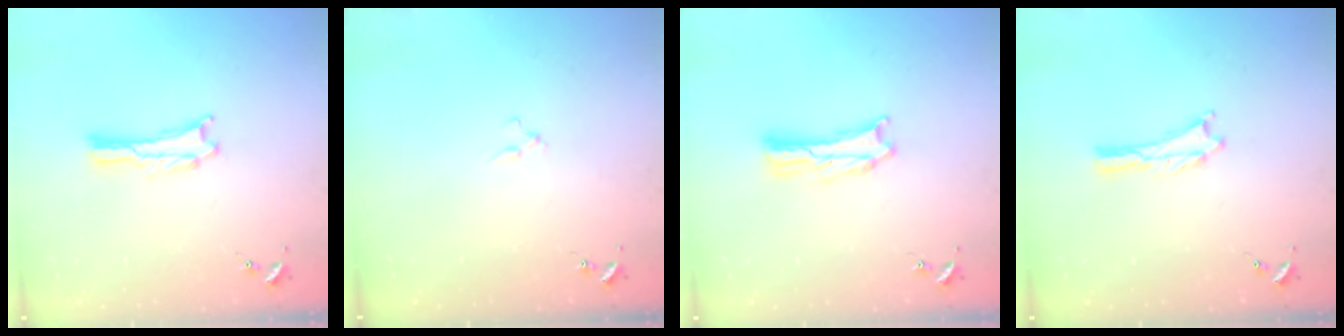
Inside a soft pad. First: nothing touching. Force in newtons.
{"total": 0.9, "press": 0.9, "slide": 0.2}
{"total": 1.6, "press": 1.6, "slide": 0.3}
{"total": 0.0}